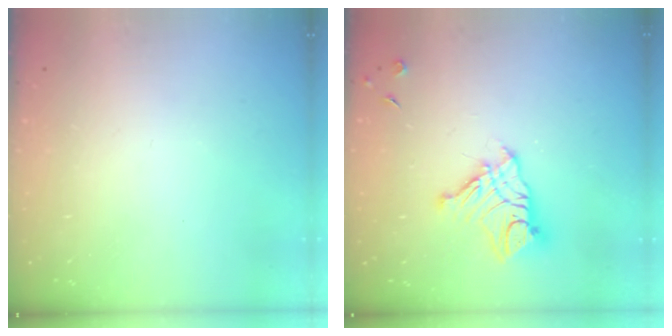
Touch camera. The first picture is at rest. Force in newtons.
{"total": 13.1, "press": 13.0, "slide": 1.3}